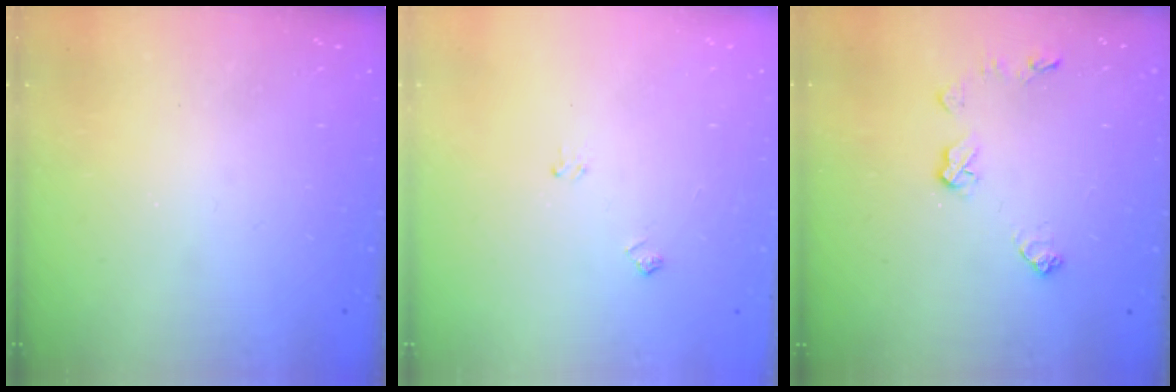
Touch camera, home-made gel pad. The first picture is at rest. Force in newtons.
{"total": 4.5, "press": 4.4, "slide": 0.6}
{"total": 7.3, "press": 7.3, "slide": 0.2}